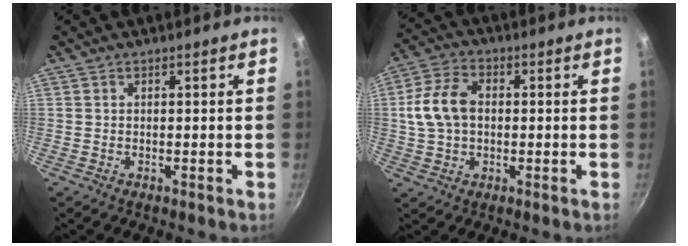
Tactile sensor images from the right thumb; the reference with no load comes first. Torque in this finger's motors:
{"motor_torque": [-0.35, 0.50, 0.15, -0.15, 0.11]}